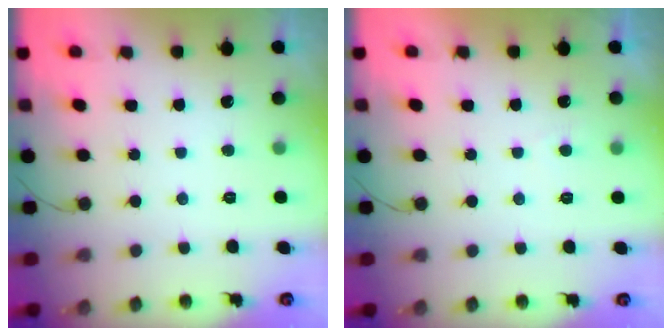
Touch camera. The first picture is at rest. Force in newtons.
{"total": 1.1, "press": 1.0, "slide": 0.5}